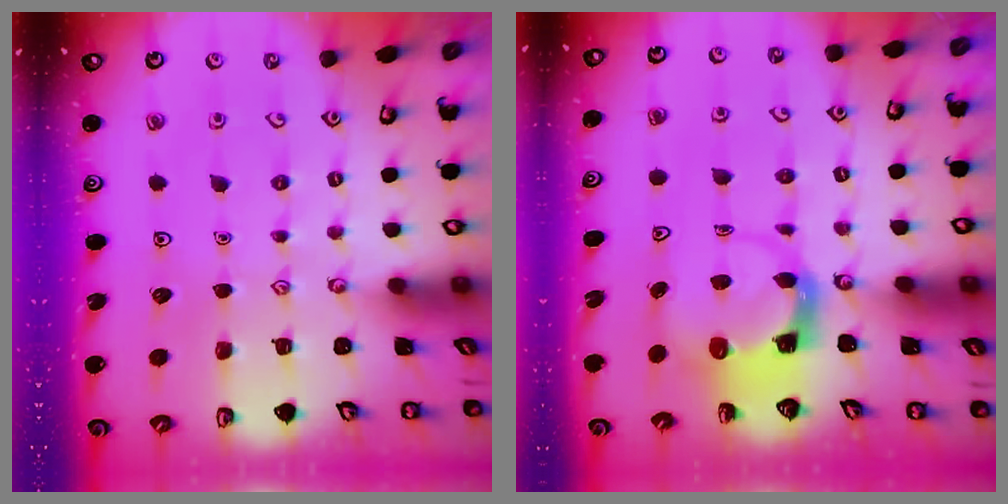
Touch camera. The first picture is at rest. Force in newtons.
{"total": 3.7, "press": 3.6, "slide": 0.6}